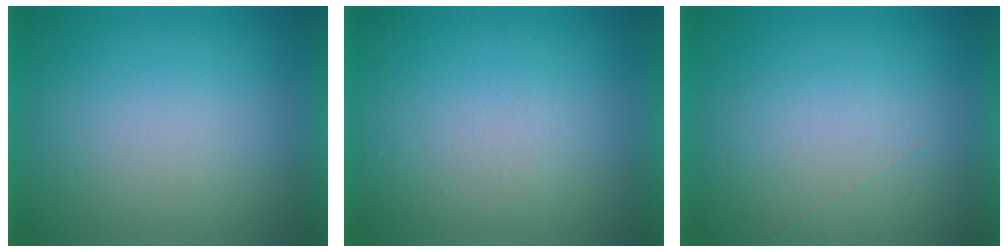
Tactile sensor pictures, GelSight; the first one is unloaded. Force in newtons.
{"total": 1.0}
{"total": 1.0}